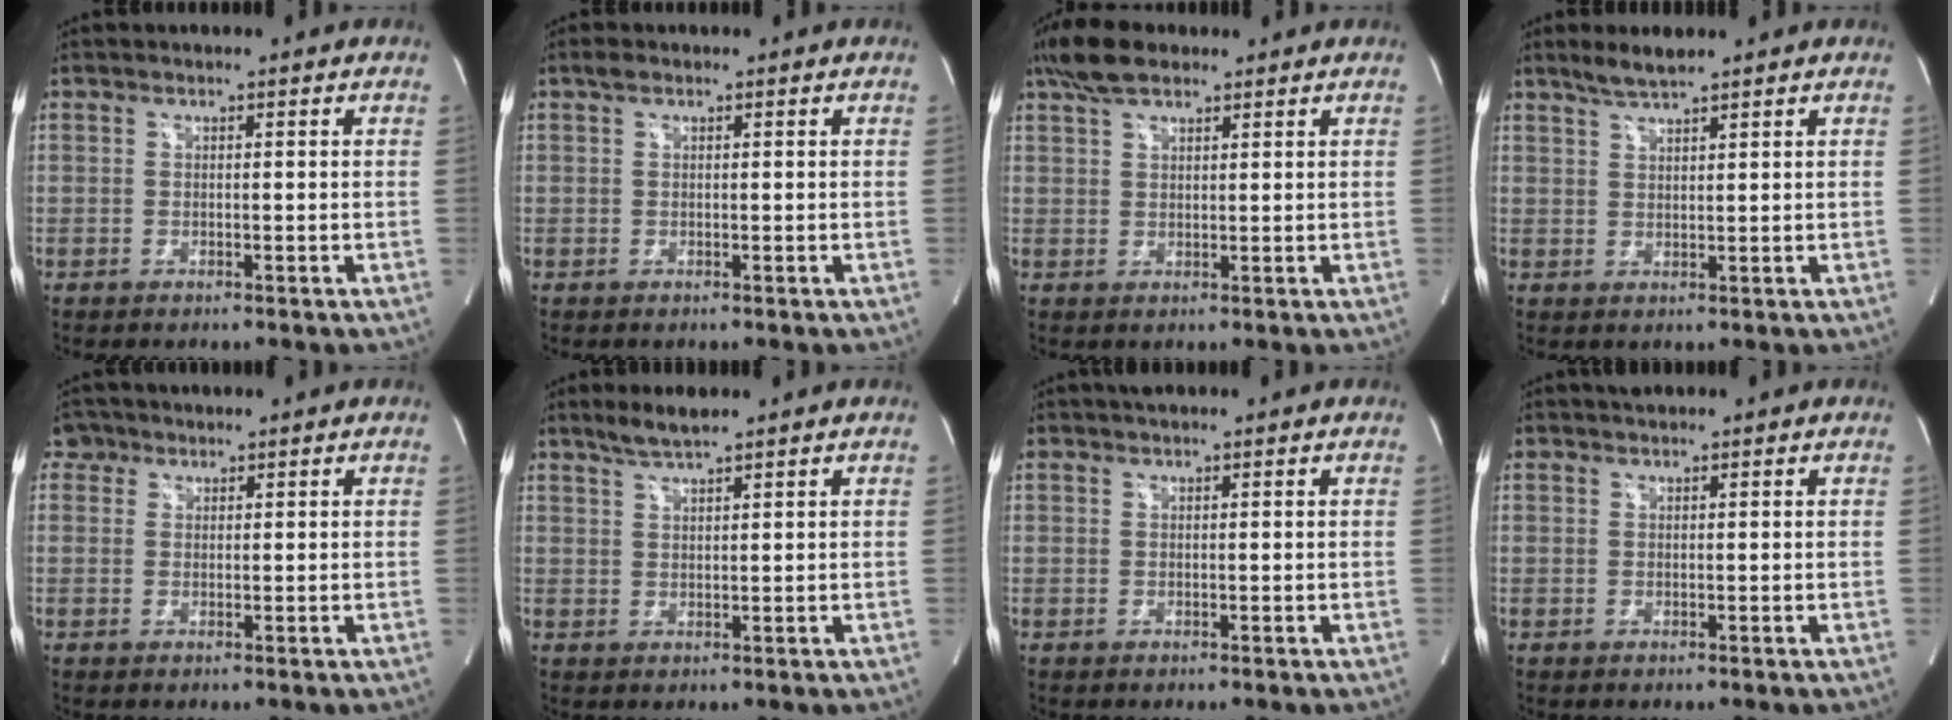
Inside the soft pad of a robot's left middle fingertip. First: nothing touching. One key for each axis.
{"total": 0.9, "fx": 0.6, "fy": 0.4, "fz": 0.5, "tx": -0.013, "ty": 0.011, "tz": 0.010}
{"total": 6.0, "fx": 4.4, "fy": 2.3, "fz": 3.2, "tx": -0.073, "ty": 0.021, "tz": 0.087}
{"total": 3.7, "fx": 3.1, "fy": 0.1, "fz": 1.9, "tx": -0.047, "ty": 0.005, "tz": 0.062}
{"total": 2.4, "fx": 1.6, "fy": 1.8, "fz": 0.0, "tx": 0.003, "ty": 0.011, "tz": 0.025}
{"total": 3.7, "fx": 3.1, "fy": 0.1, "fz": 2.0, "tx": -0.050, "ty": 0.005, "tz": 0.062}
{"total": 1.8, "fx": 1.6, "fy": 0.4, "fz": 0.8, "tx": -0.020, "ty": 0.019, "tz": 0.028}
{"total": 1.7, "fx": 1.5, "fy": 0.5, "fz": 0.5, "tx": -0.015, "ty": 0.017, "tz": 0.027}